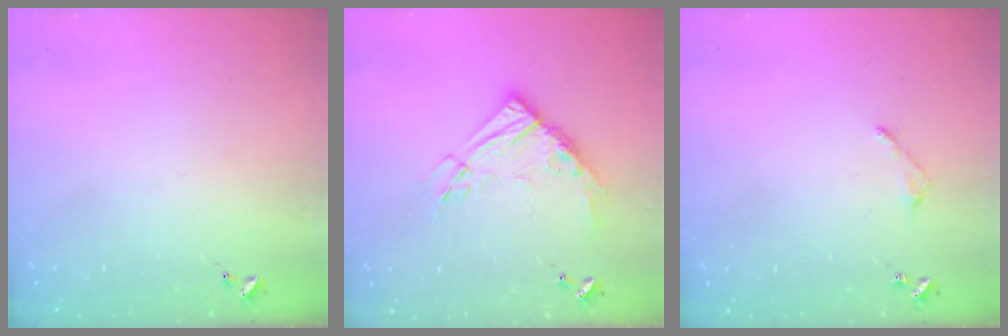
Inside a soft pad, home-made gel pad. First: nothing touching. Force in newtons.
{"total": 12.7, "press": 12.6, "slide": 1.3}
{"total": 3.1, "press": 3.0, "slide": 0.3}